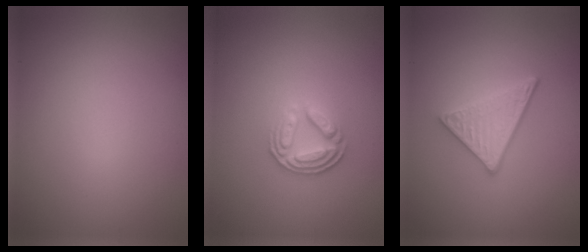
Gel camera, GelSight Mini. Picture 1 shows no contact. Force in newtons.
{"total": 3.7, "press": 2.7, "slide": 2.4}
{"total": 3.8, "press": 3.1, "slide": 2.3}